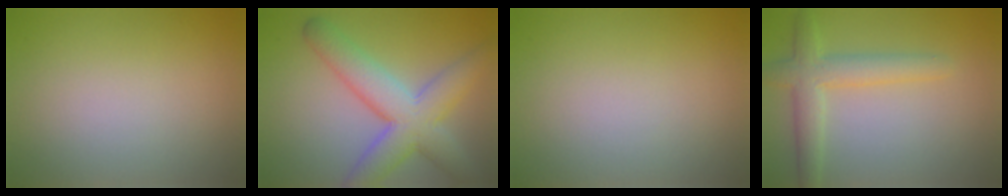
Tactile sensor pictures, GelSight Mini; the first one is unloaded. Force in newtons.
{"total": 7.4, "press": 7.4, "slide": 0.2}
{"total": 0.0}
{"total": 2.9, "press": 2.9, "slide": 0.1}